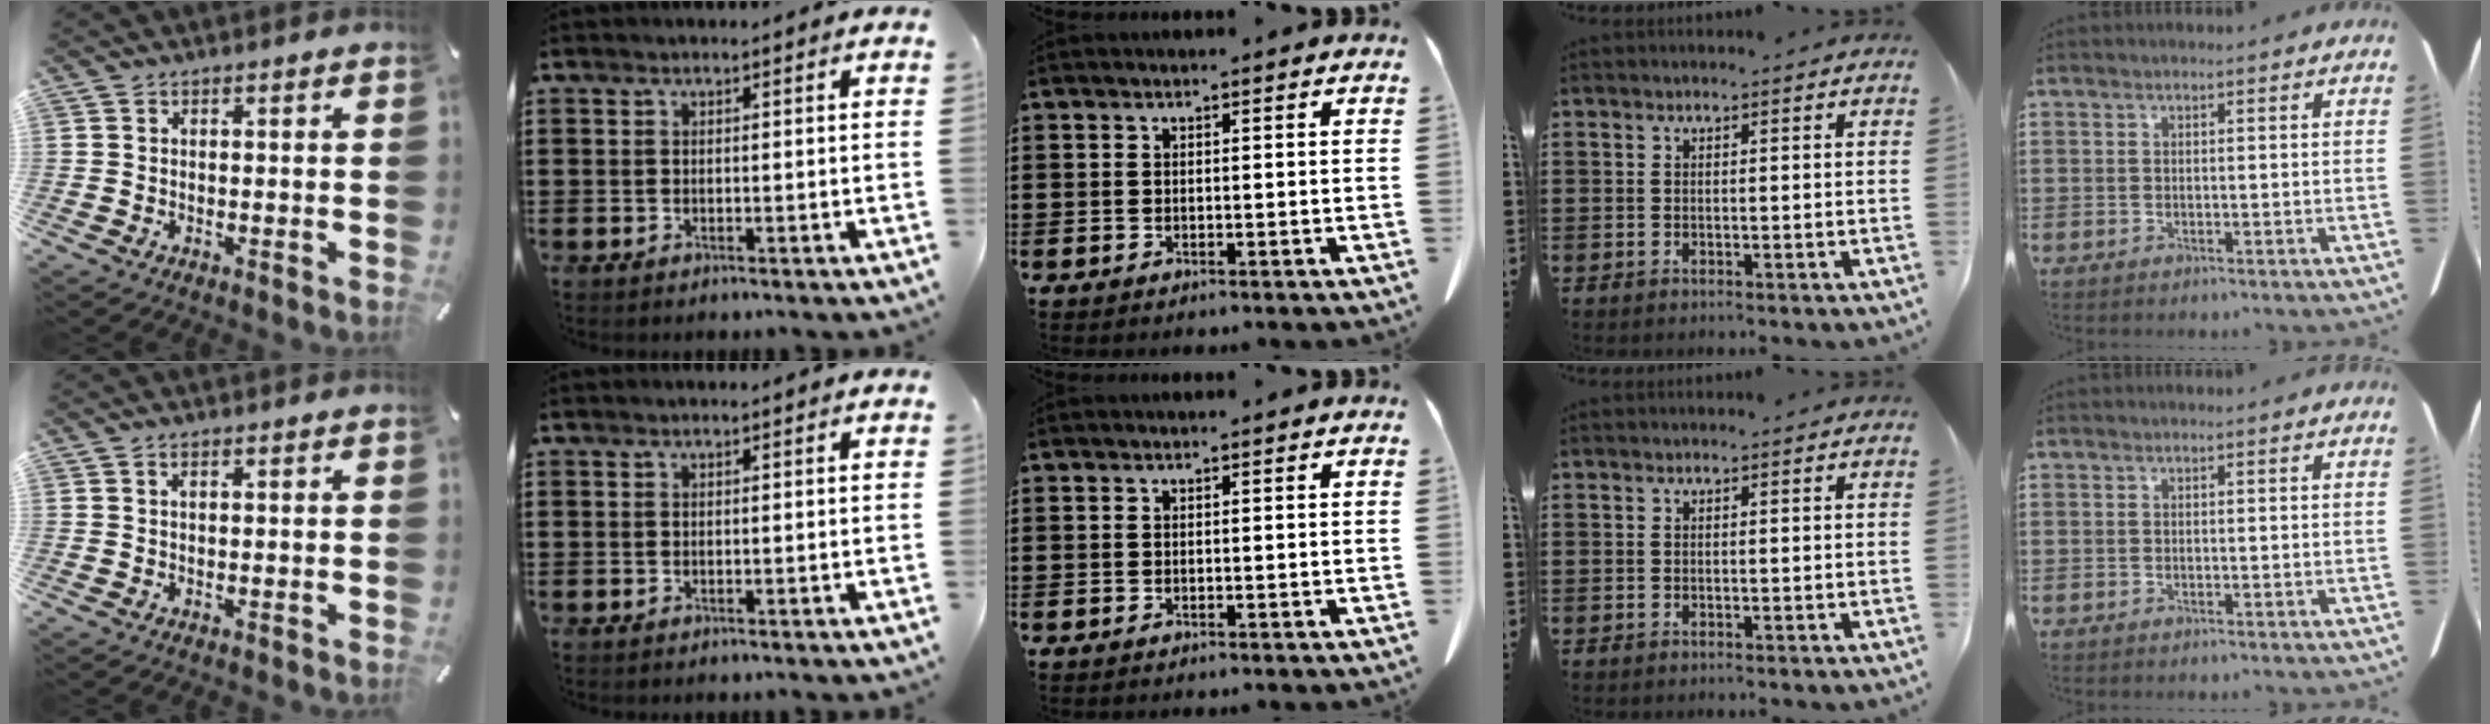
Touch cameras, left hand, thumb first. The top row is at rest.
{"thumb": {"total": 1.2, "force": [0.5, 0.5, 0.9], "torque": [-0.019, 0.003, 0.008]}}